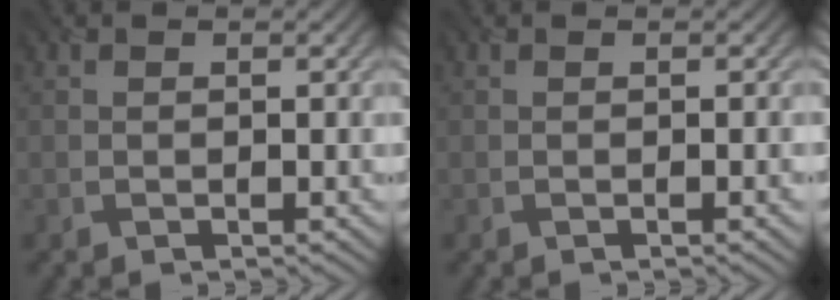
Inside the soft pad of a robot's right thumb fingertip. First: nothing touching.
{"total": 1.1, "force": [-0.1, -0.1, 1.1], "torque": [-0.016, -0.002, -0.002]}